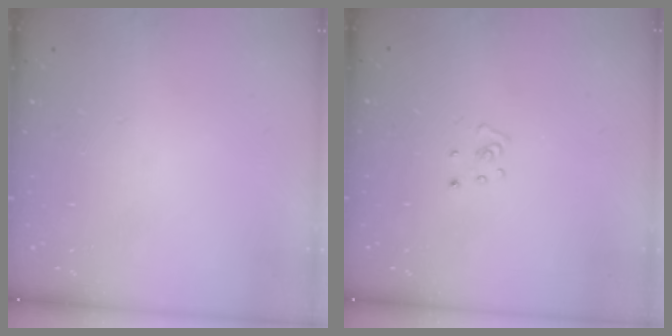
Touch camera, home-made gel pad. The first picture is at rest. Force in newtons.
{"total": 2.2, "press": 2.2, "slide": 0.2}